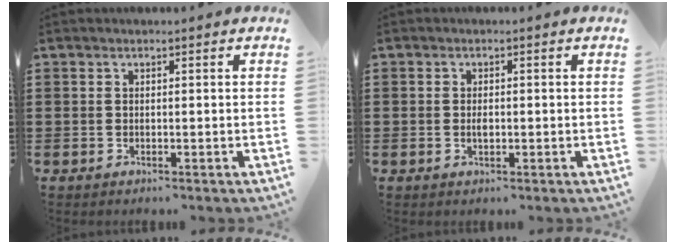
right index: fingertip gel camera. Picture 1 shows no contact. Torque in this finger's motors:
{"motor_torque": [0.19, 0.20, 0.15, 0.01]}